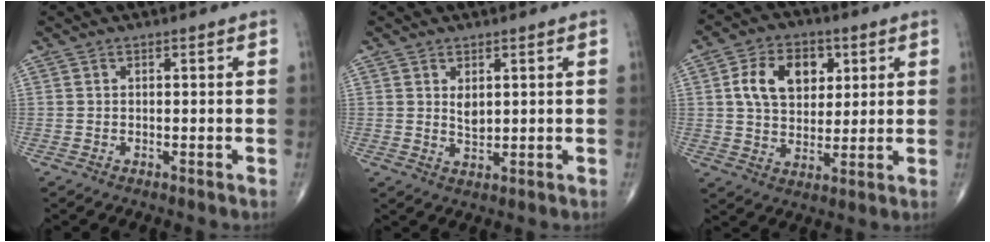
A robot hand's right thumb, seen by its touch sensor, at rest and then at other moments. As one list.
[{"total": 2.6, "force": [0.9, 1.4, 2.0], "torque": [-0.023, -0.010, 0.019]}, {"total": 12.2, "force": [3.5, 8.4, 8.1], "torque": [-0.106, -0.003, 0.061]}]